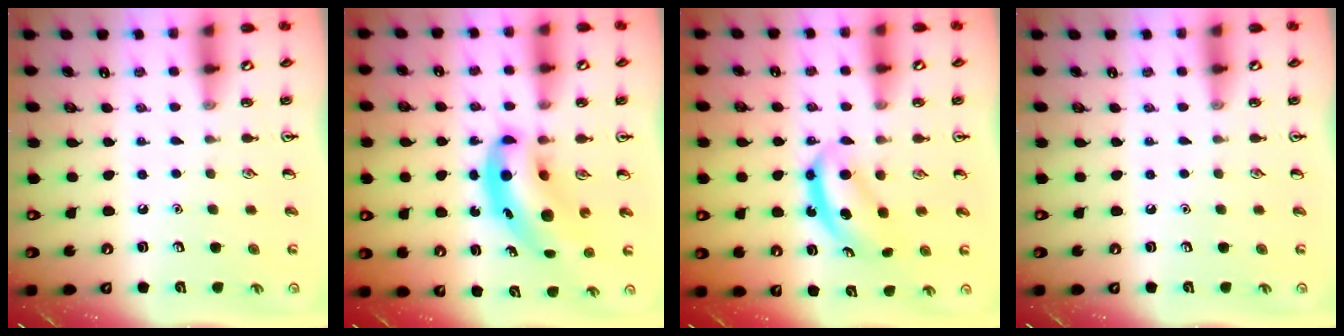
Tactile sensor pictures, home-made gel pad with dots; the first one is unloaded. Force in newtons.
{"total": 9.4, "press": 9.0, "slide": 2.7}
{"total": 5.9, "press": 5.8, "slide": 0.8}
{"total": 0.0}